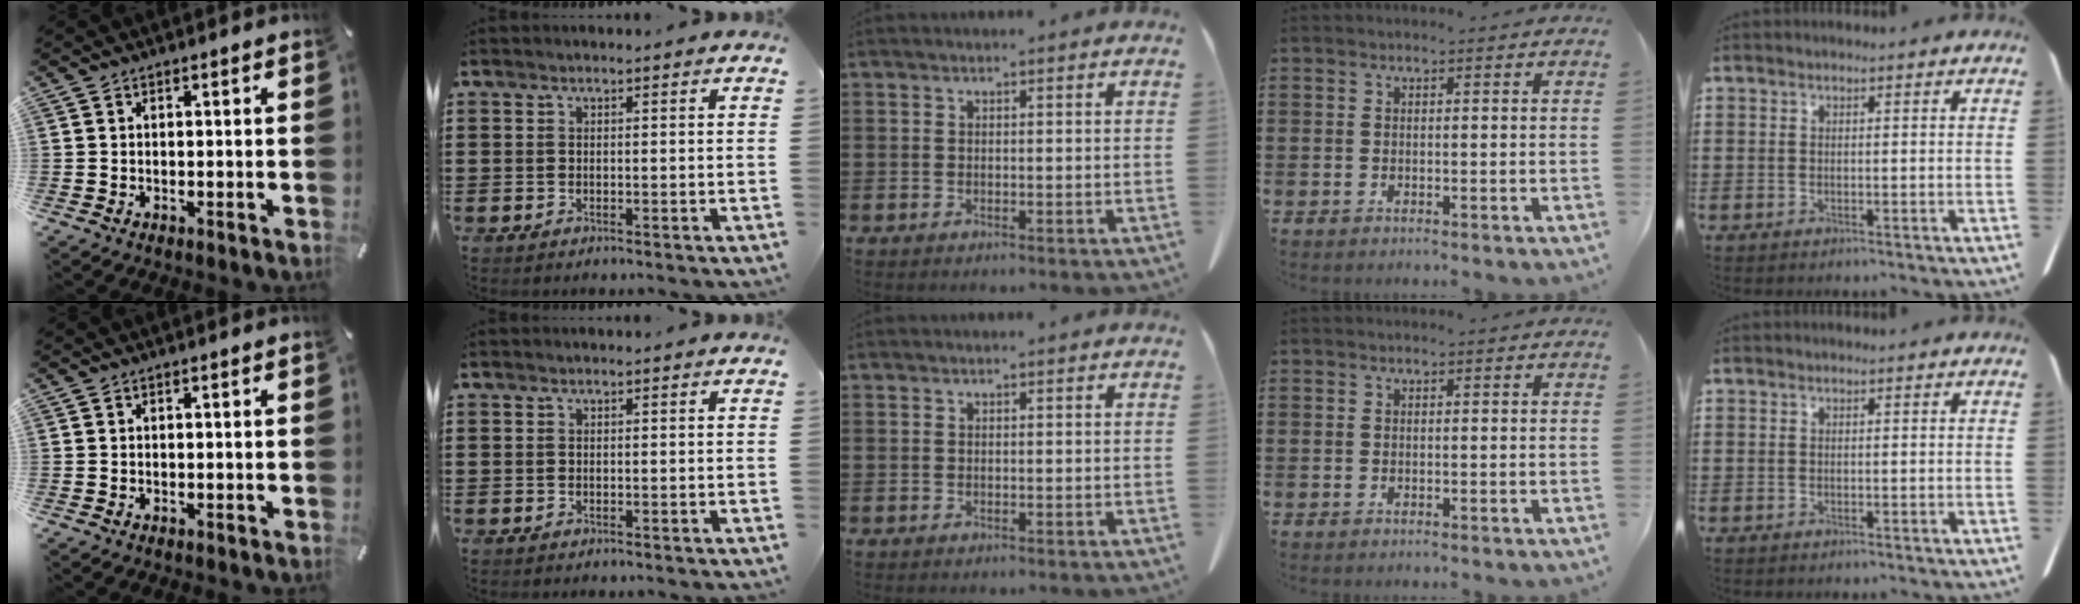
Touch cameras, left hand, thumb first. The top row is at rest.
{}